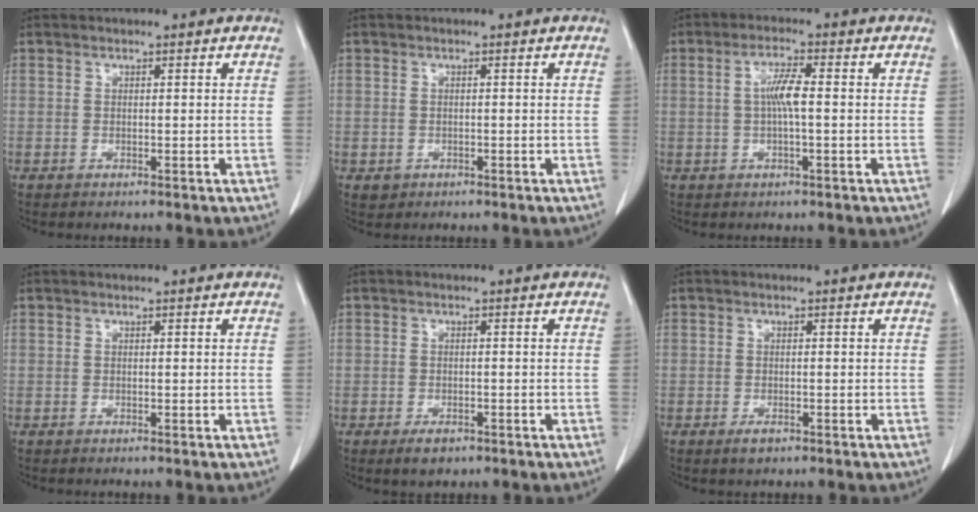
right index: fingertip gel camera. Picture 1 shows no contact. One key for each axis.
{"total": 1.5, "fx": -0.6, "fy": 1.4, "fz": 0.1, "tx": -0.002, "ty": 0.005, "tz": -0.003}
{"total": 4.2, "fx": 0.1, "fy": 0.4, "fz": 4.2, "tx": -0.081, "ty": 0.006, "tz": 0.001}
{"total": 0.0}
{"total": 2.6, "fx": -1.6, "fy": 1.6, "fz": 1.3, "tx": -0.022, "ty": 0.000, "tz": -0.017}
{"total": 1.8, "fx": -1.1, "fy": 0.9, "fz": 1.0, "tx": -0.019, "ty": 0.001, "tz": -0.012}